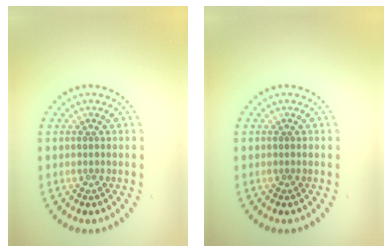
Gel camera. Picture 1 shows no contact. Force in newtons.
{"total": 0.0}